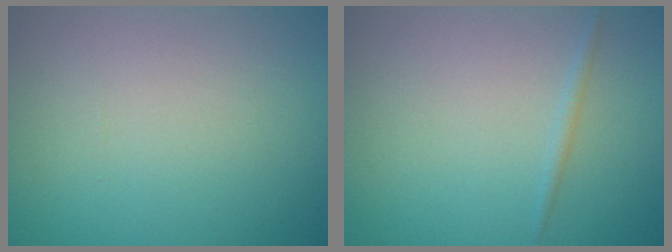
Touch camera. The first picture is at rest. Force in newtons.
{"total": 0.7, "press": 0.7, "slide": 0.0}